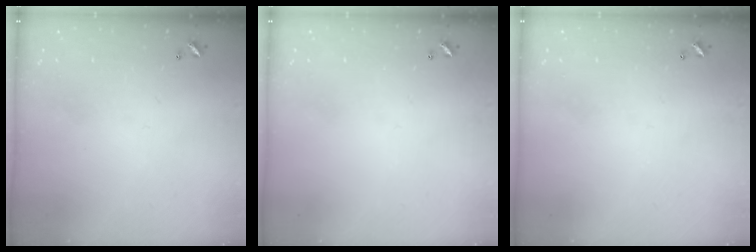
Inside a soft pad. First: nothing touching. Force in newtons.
{"total": 0.0}
{"total": 0.0}